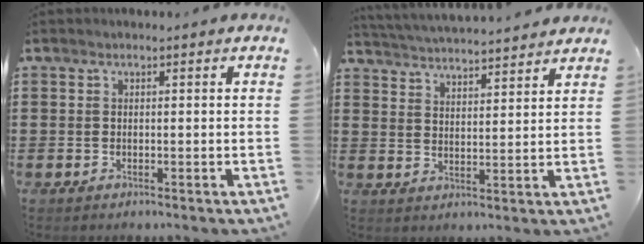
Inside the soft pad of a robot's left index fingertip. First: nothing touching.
{"total": 3.7, "force": [3.7, -0.3, 0.2], "torque": [-0.021, -0.025, 0.063]}